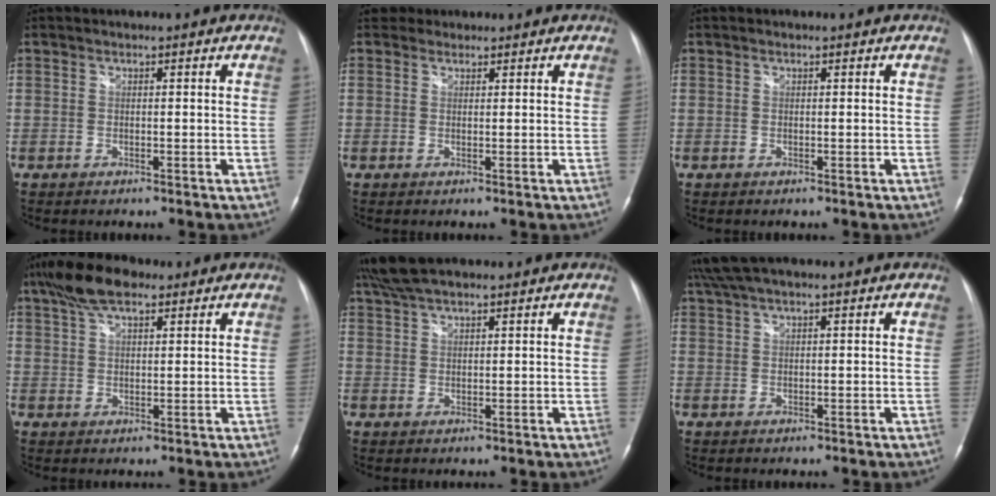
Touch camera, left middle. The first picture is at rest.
{"total": 2.1, "force": [1.7, 1.2, -0.3], "torque": [0.013, 0.015, 0.023]}
{"total": 0.0}
{"total": 7.9, "force": [5.3, 2.8, 5.2], "torque": [-0.105, 0.026, 0.096]}
{"total": 7.0, "force": [5.8, 1.7, 3.6], "torque": [-0.070, 0.034, 0.109]}
{"total": 5.4, "force": [4.3, 0.5, 3.2], "torque": [-0.061, 0.044, 0.081]}